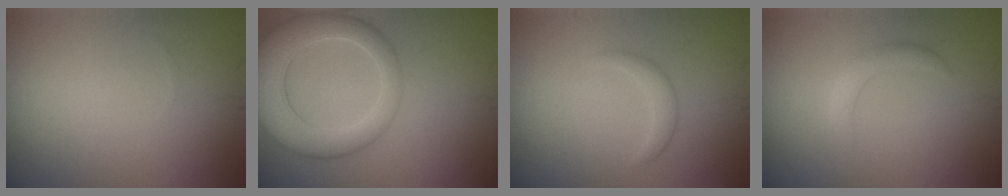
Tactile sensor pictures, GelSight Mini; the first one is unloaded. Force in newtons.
{"total": 7.2, "press": 7.2, "slide": 0.3}
{"total": 1.4, "press": 1.4, "slide": 0.1}
{"total": 1.5, "press": 1.5, "slide": 0.1}